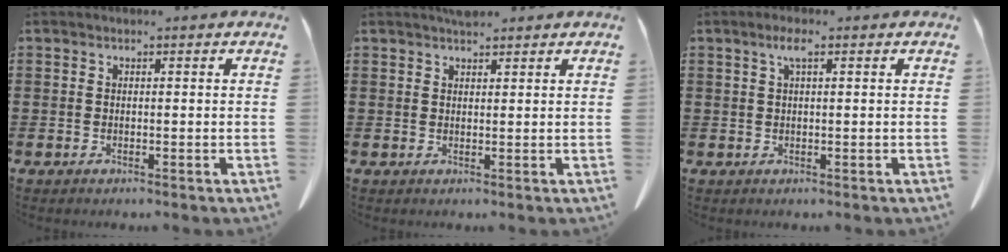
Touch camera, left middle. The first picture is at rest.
{"total": 2.0, "force": [1.8, 0.5, 0.8], "torque": [-0.020, 0.003, 0.033]}
{"total": 2.4, "force": [0.9, 0.6, 2.2], "torque": [-0.045, 0.007, 0.014]}